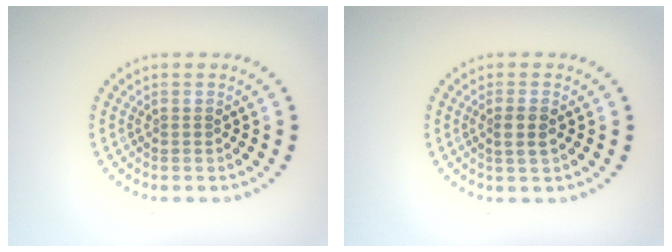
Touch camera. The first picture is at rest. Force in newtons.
{"total": 1.8, "press": 1.7, "slide": 0.7}